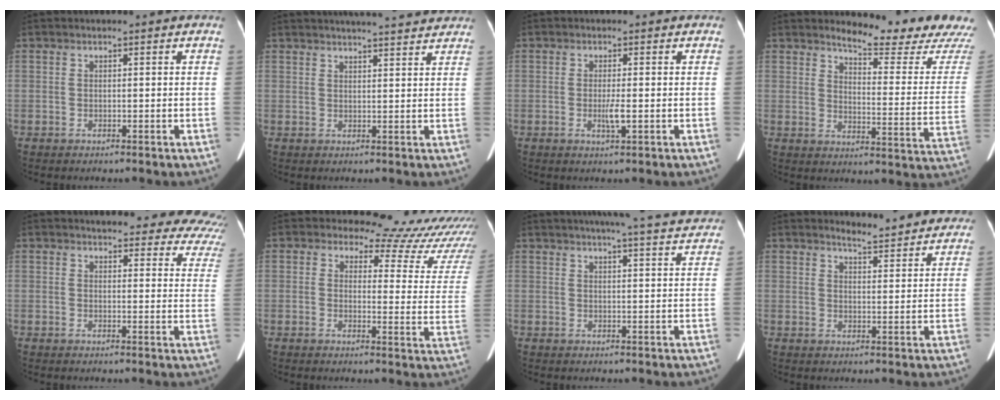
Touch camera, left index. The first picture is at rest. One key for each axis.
{"total": 13.7, "fx": 12.7, "fy": 1.4, "fz": 5.0, "tx": -0.070, "ty": 0.025, "tz": 0.156}
{"total": 2.0, "fx": -0.3, "fy": 0.1, "fz": 2.0, "tx": -0.041, "ty": -0.004, "tz": -0.005}
{"total": 16.7, "fx": 16.1, "fy": 0.0, "fz": 4.5, "tx": -0.061, "ty": -0.119, "tz": 0.179}
{"total": 20.3, "fx": 18.5, "fy": 5.5, "fz": 6.2, "tx": -0.053, "ty": -0.049, "tz": 0.182}
{"total": 15.9, "fx": 15.2, "fy": 4.3, "fz": 1.9, "tx": 0.020, "ty": -0.089, "tz": 0.135}
{"total": 19.2, "fx": 17.7, "fy": 1.1, "fz": 7.2, "tx": -0.103, "ty": -0.002, "tz": 0.210}
{"total": 10.2, "fx": 9.8, "fy": 1.2, "fz": 2.4, "tx": -0.023, "ty": -0.012, "tz": 0.107}